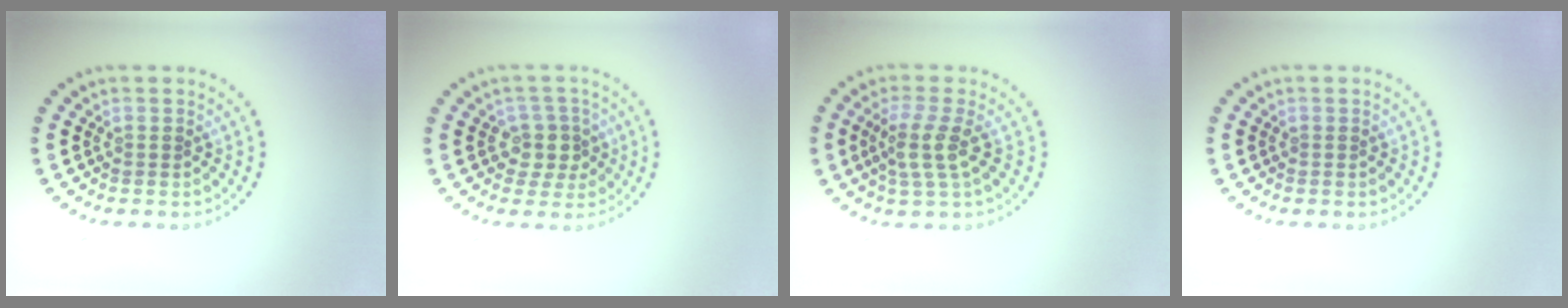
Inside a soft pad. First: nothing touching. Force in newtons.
{"total": 2.5, "press": 2.0, "slide": 1.4}
{"total": 3.0, "press": 2.4, "slide": 1.7}
{"total": 0.0}